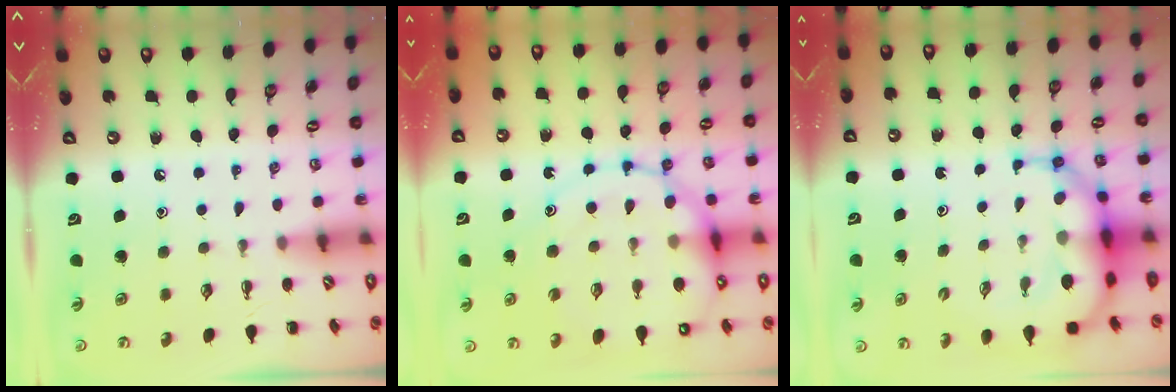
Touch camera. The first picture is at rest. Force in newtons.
{"total": 17.0, "press": 16.8, "slide": 2.4}
{"total": 10.7, "press": 10.3, "slide": 2.9}